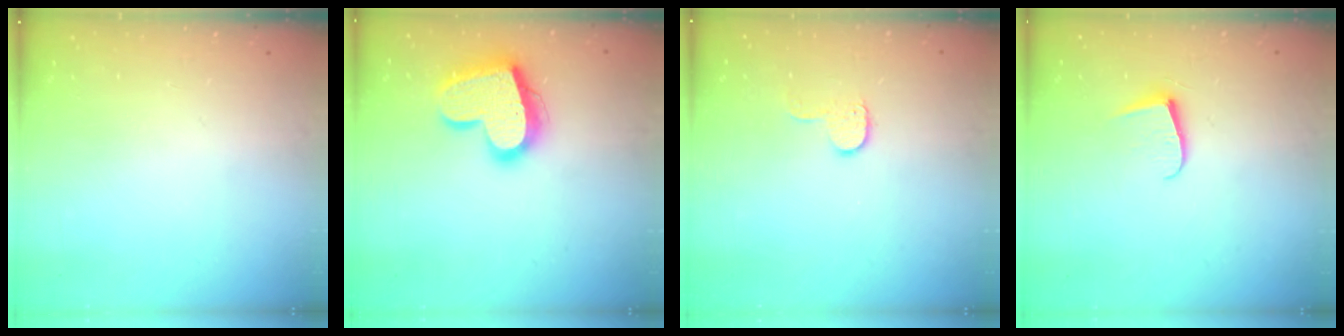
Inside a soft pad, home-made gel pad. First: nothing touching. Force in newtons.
{"total": 20.3, "press": 20.3, "slide": 1.5}
{"total": 7.4, "press": 7.4, "slide": 0.4}
{"total": 5.9, "press": 5.9, "slide": 0.6}